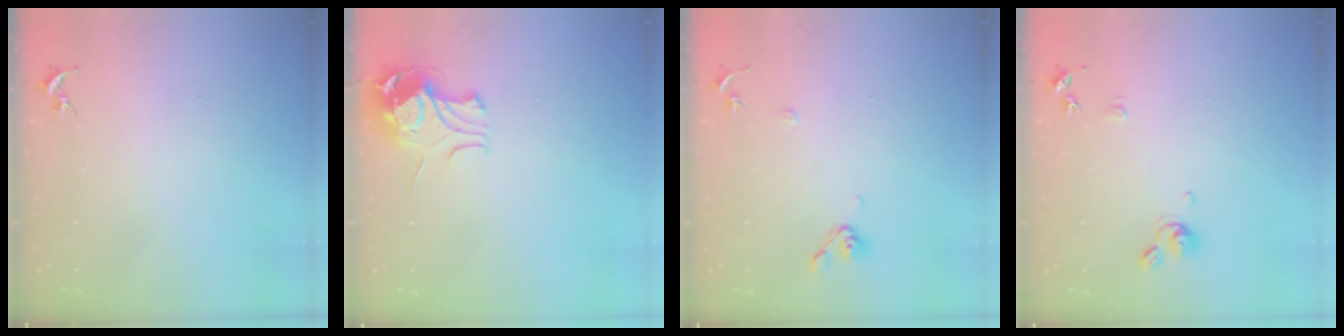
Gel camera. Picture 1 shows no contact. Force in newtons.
{"total": 10.8, "press": 10.8, "slide": 1.2}
{"total": 8.9, "press": 8.7, "slide": 1.9}
{"total": 9.4, "press": 9.4, "slide": 0.9}